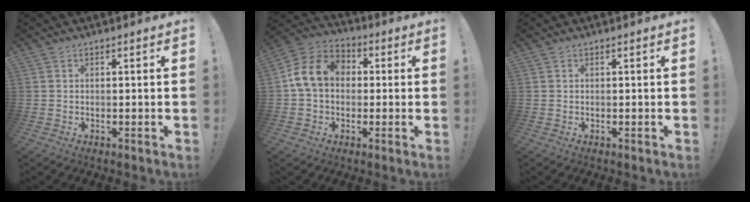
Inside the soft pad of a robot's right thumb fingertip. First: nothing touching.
{"total": 13.3, "force": [2.3, 10.0, 8.4], "torque": [-0.152, 0.021, 0.048]}
{"total": 0.0}